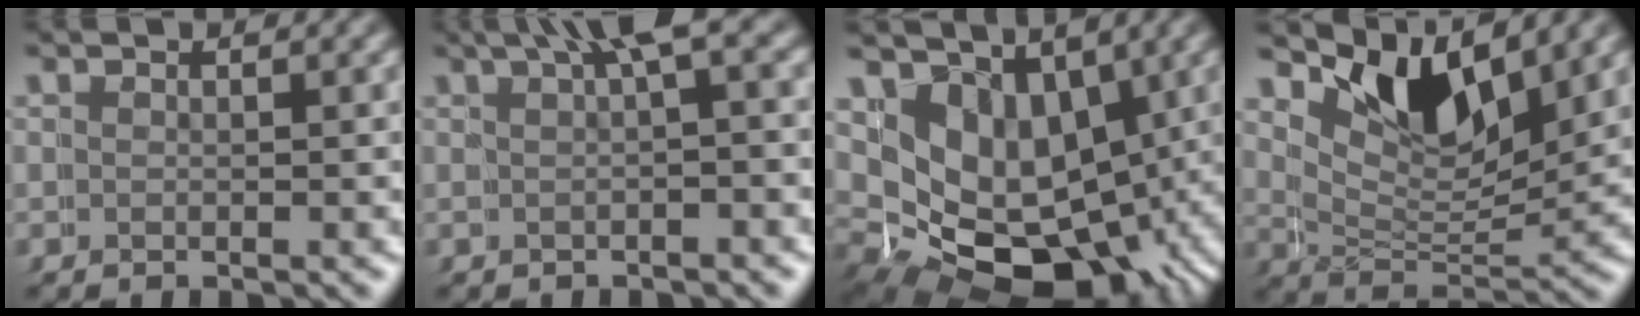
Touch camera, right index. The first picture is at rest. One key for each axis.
{"total": 3.5, "fx": 1.5, "fy": 0.4, "fz": 3.1, "tx": -0.038, "ty": 0.014, "tz": 0.024}
{"total": 15.4, "fx": -2.8, "fy": 11.8, "fz": 9.4, "tx": -0.180, "ty": -0.073, "tz": -0.021}
{"total": 7.0, "fx": 5.0, "fy": 2.8, "fz": 4.1, "tx": -0.087, "ty": -0.004, "tz": 0.087}